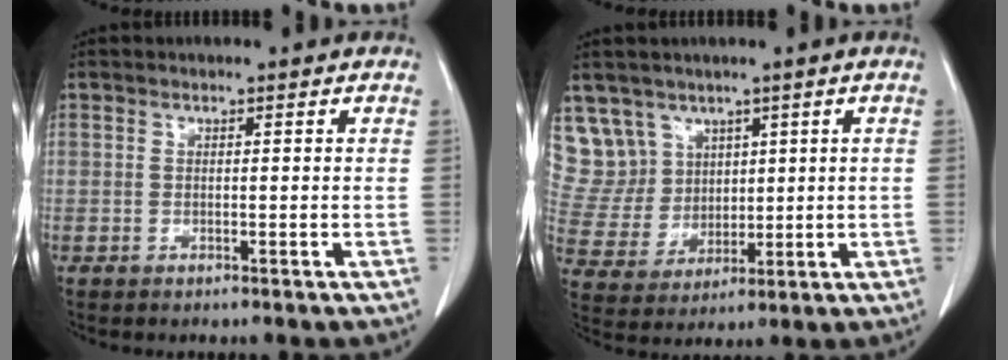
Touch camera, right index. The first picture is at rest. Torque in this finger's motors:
{"motor_torque": [-0.27, 0.51, -0.01, 0.00]}